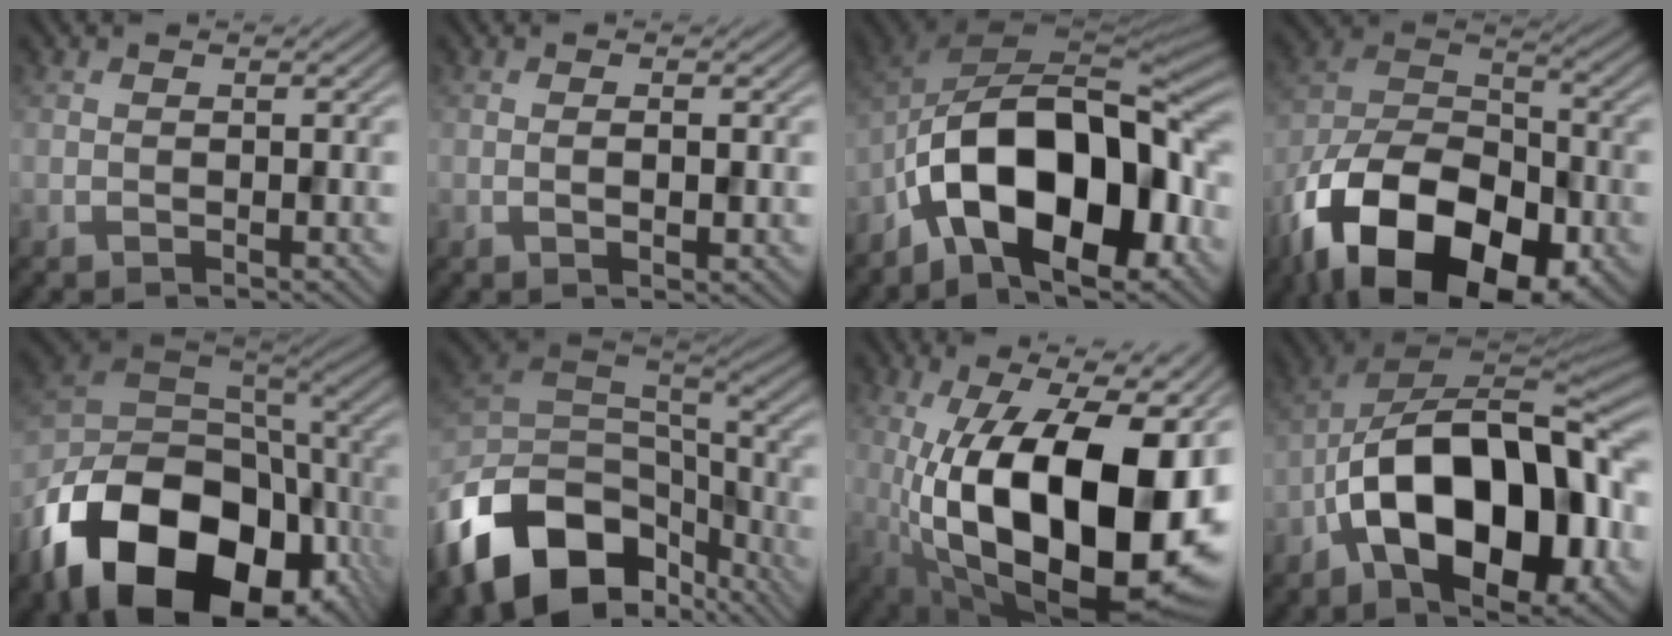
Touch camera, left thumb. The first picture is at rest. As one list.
[{"total": 1.8, "force": [-0.3, 0.5, 1.8], "torque": [-0.030, -0.002, -0.002]}, {"total": 17.6, "force": [-6.7, 8.6, 13.7], "torque": [-0.229, -0.007, -0.125]}, {"total": 19.1, "force": [-10.5, 10.6, 11.9], "torque": [-0.238, -0.033, -0.190]}, {"total": 20.6, "force": [-9.6, 13.1, 12.6], "torque": [-0.294, -0.052, -0.136]}, {"total": 15.8, "force": [-8.5, 9.4, 9.4], "torque": [-0.238, -0.031, -0.136]}, {"total": 20.6, "force": [-2.8, 9.6, 18.1], "torque": [-0.290, -0.024, -0.039]}, {"total": 17.9, "force": [-5.0, 9.6, 14.3], "torque": [-0.223, 0.002, -0.097]}]